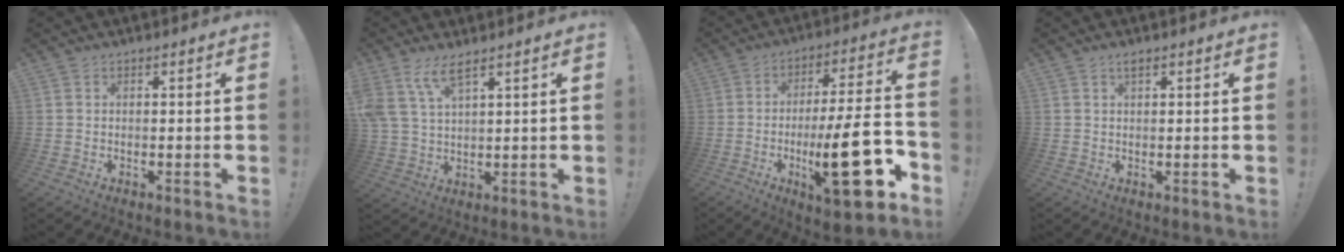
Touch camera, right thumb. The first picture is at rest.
{"total": 7.8, "force": [5.3, 2.6, 5.1], "torque": [-0.100, -0.016, 0.103]}
{"total": 23.9, "force": [-6.8, 6.4, 22.0], "torque": [-0.334, 0.023, -0.103]}
{"total": 1.4, "force": [0.9, 0.3, 1.0], "torque": [-0.012, -0.002, 0.015]}